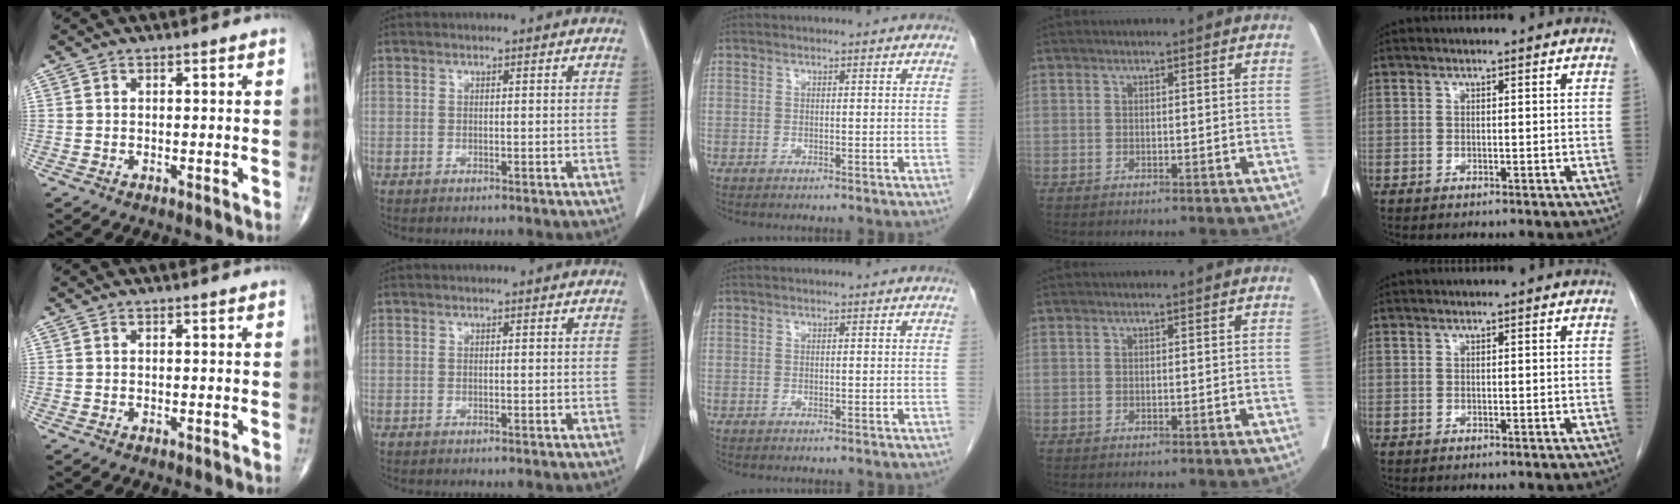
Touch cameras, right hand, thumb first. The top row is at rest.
{}